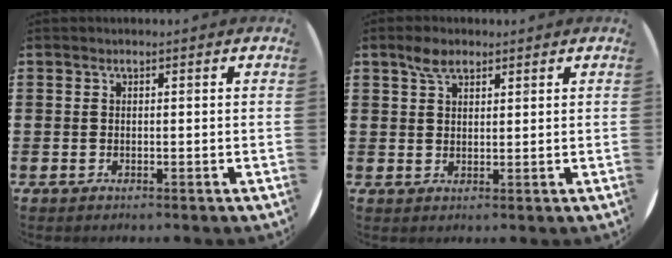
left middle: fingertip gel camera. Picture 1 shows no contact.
{"total": 3.3, "force": [2.4, 1.6, 1.6], "torque": [-0.027, 0.004, 0.042]}